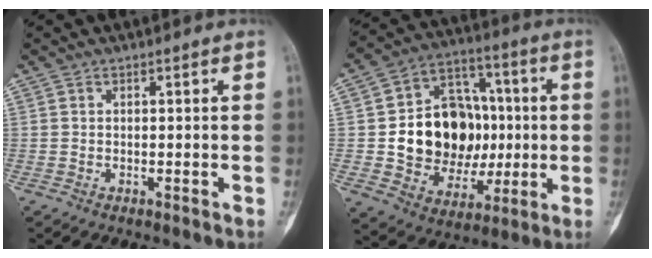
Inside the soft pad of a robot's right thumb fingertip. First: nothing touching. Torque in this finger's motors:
{"motor_torque": [1.62, 1.76, 0.50, -0.44, 0.05]}